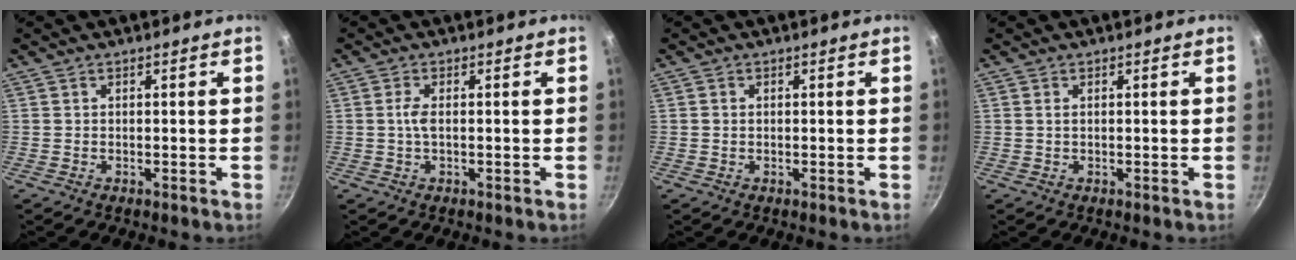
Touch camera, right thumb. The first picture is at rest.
{"total": 2.4, "force": [0.1, 0.8, 2.2], "torque": [-0.054, 0.003, -0.001]}
{"total": 0.9, "force": [0.2, 0.7, 0.5], "torque": [-0.008, 0.003, 0.002]}
{"total": 0.9, "force": [0.3, 0.4, 0.7], "torque": [-0.014, 0.001, 0.004]}